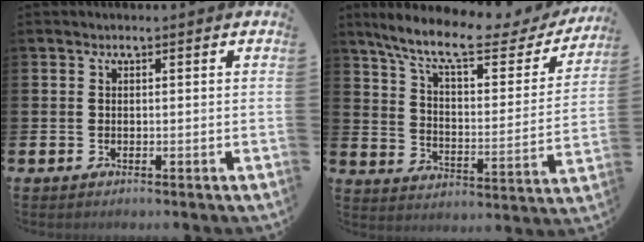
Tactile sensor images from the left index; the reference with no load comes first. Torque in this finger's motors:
{"motor_torque": [1.07, -1.07, 0.77, 0.21]}